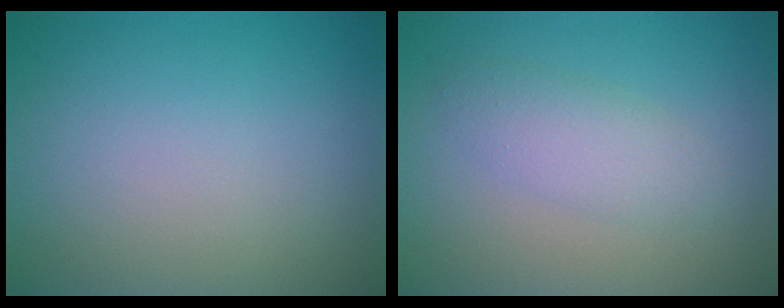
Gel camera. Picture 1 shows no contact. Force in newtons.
{"total": 2.5, "press": 2.5, "slide": 0.1}